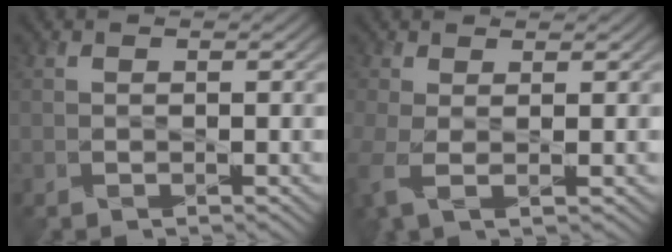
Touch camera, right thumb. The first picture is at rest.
{"total": 3.5, "force": [-0.3, 1.2, 3.3], "torque": [-0.087, -0.005, -0.009]}